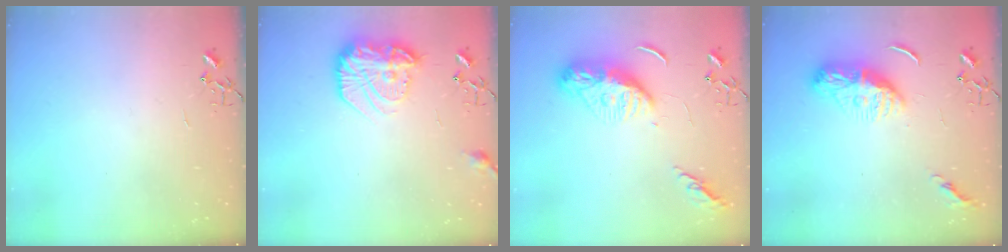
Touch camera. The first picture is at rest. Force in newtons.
{"total": 16.8, "press": 16.8, "slide": 1.2}
{"total": 12.9, "press": 12.8, "slide": 1.1}
{"total": 10.4, "press": 10.4, "slide": 0.9}